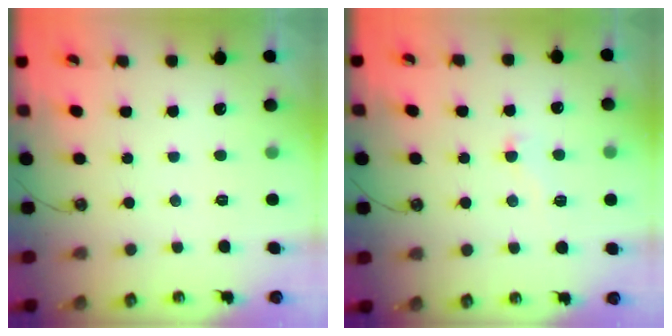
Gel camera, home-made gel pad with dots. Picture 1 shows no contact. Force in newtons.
{"total": 2.3, "press": 2.2, "slide": 0.9}